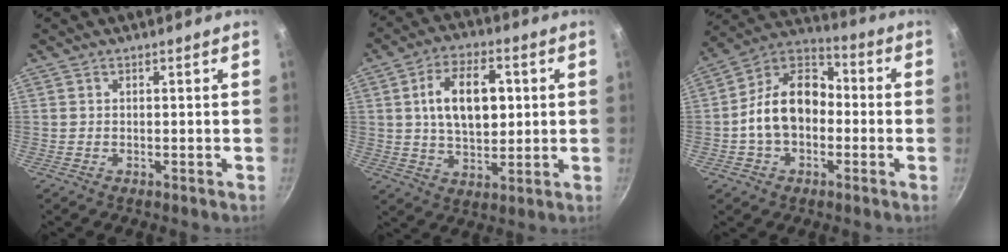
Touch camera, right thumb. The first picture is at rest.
{"total": 13.3, "force": [2.4, 7.8, 10.5], "torque": [-0.156, 0.000, 0.040]}
{"total": 17.3, "force": [-2.1, 12.8, 11.4], "torque": [-0.161, 0.052, -0.052]}